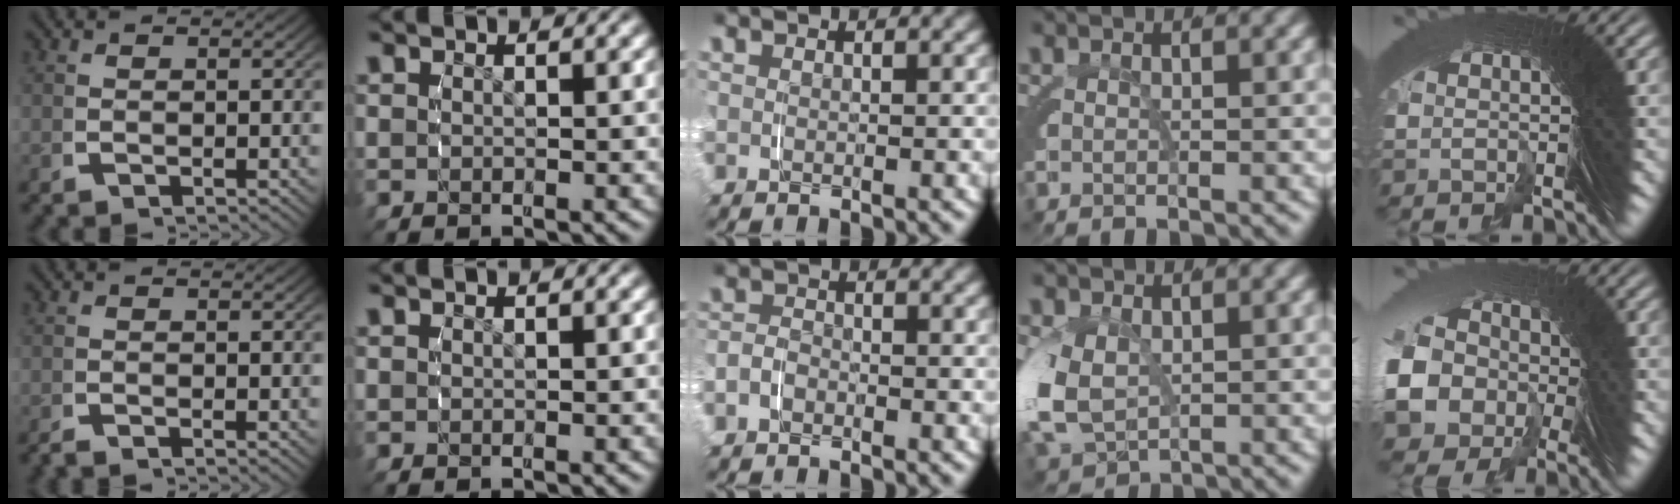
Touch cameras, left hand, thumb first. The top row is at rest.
{"thumb": {"total": 0.9, "force": [-0.9, -0.1, 0.0], "torque": [0.004, -0.005, -0.019]}, "middle": {"total": 1.5, "force": [-0.8, 1.1, 0.6], "torque": [-0.018, 0.000, -0.019]}, "ring": {"total": 5.6, "force": [-0.7, 4.5, 3.3], "torque": [-0.108, -0.040, 0.013]}, "little": {"total": 8.9, "force": [-2.3, 7.4, 4.3], "torque": [-0.133, -0.051, -0.017]}}